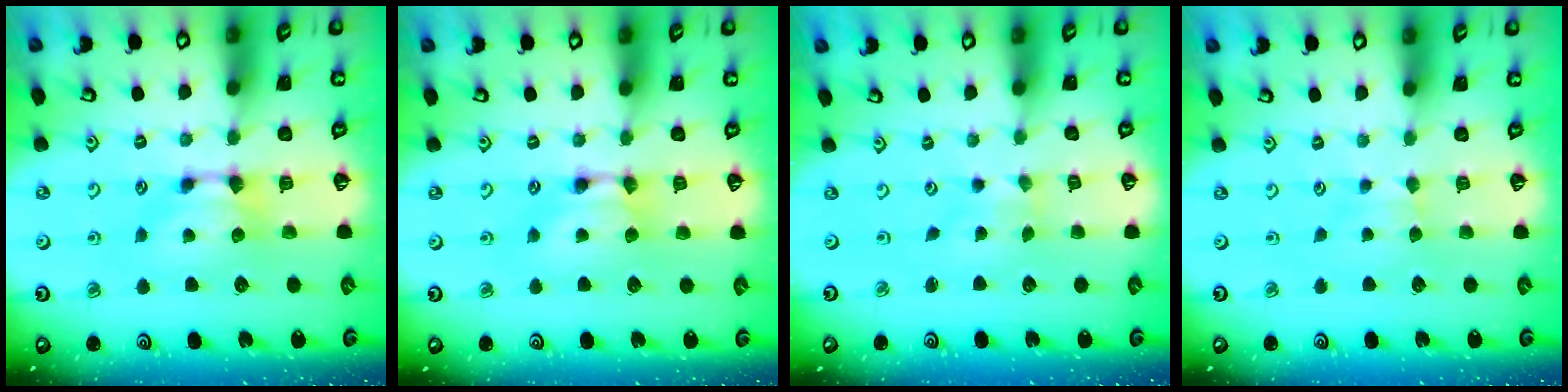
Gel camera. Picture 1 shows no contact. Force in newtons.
{"total": 1.6, "press": 1.6, "slide": 0.2}
{"total": 3.0, "press": 2.9, "slide": 0.8}
{"total": 1.9, "press": 1.8, "slide": 0.4}